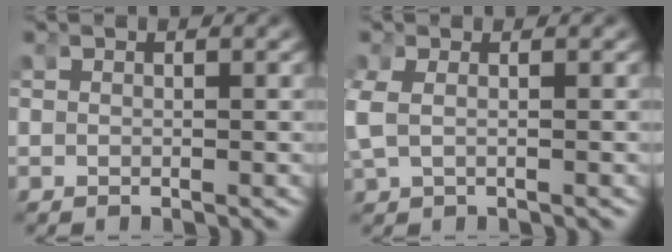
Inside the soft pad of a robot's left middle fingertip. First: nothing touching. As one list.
[{"total": 2.2, "force": [0.3, 1.4, 1.7], "torque": [-0.057, -0.004, 0.012]}]